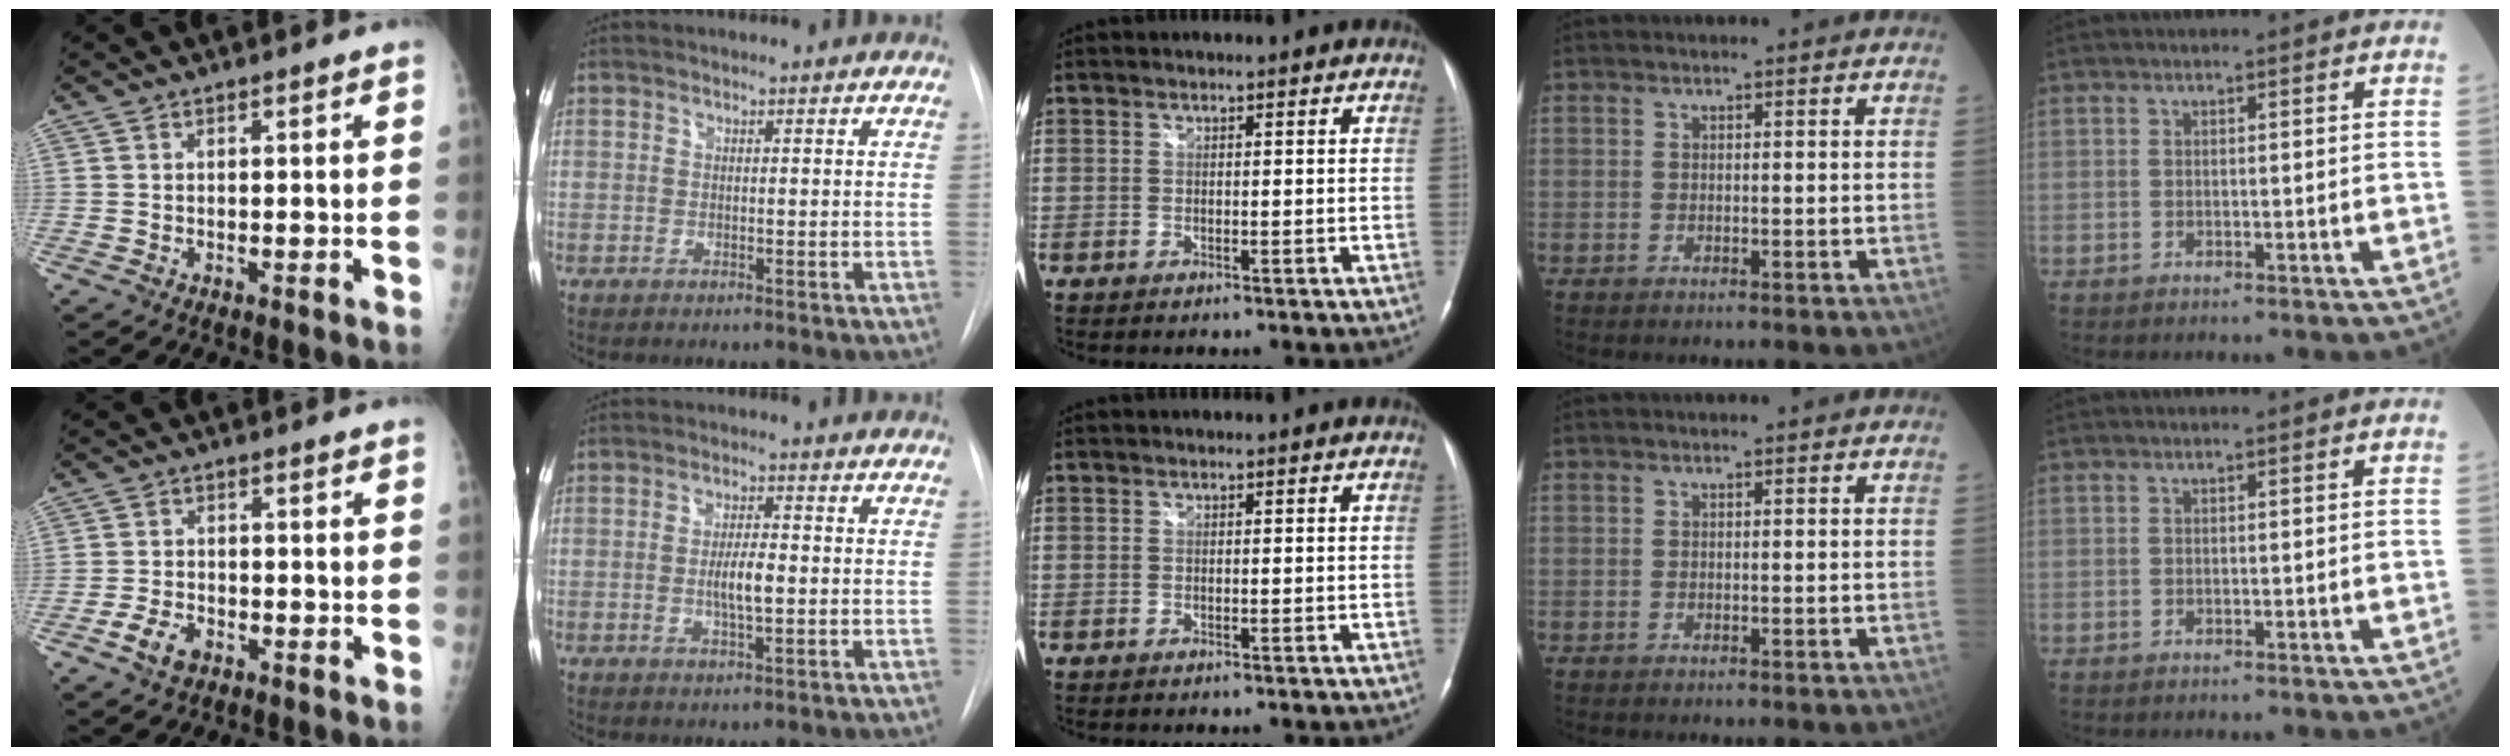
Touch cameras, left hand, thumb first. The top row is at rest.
{"thumb": {"total": 4.4, "force": [-2.4, 2.7, 2.5], "torque": [-0.046, 0.009, -0.043]}, "index": {"total": 4.2, "force": [-1.2, 0.7, 4.0], "torque": [-0.074, -0.008, -0.018]}}